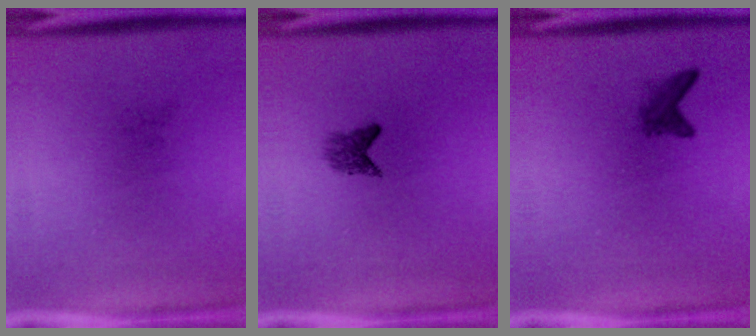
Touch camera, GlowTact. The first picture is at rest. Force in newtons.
{"total": 1.8}
{"total": 1.7}